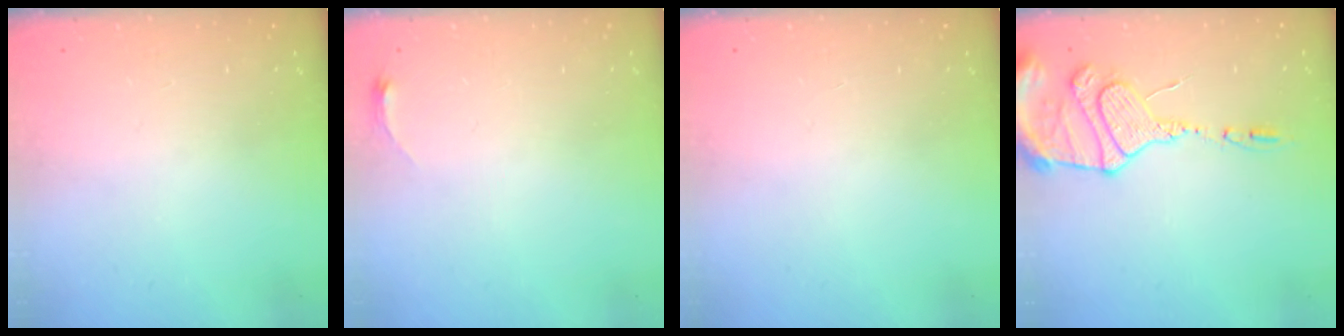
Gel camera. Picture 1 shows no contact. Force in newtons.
{"total": 2.8, "press": 2.8, "slide": 0.4}
{"total": 0.0}
{"total": 18.1, "press": 17.8, "slide": 3.3}